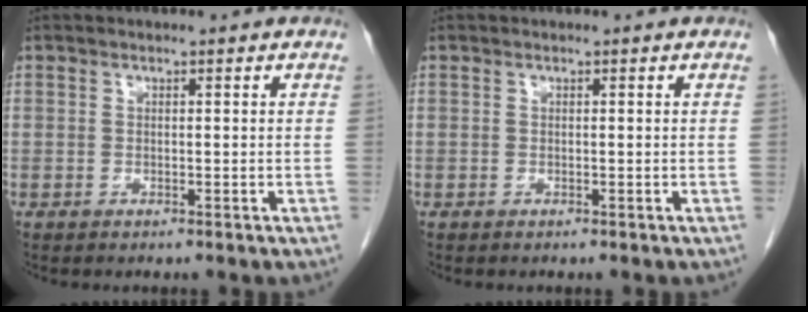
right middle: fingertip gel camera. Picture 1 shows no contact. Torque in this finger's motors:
{"motor_torque": [-0.31, 0.02, 0.01, 0.01]}